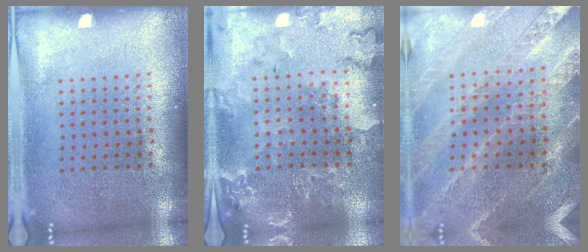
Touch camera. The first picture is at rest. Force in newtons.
{"total": 0.5, "press": 0.5, "slide": 0.2}
{"total": 1.5, "press": 1.5, "slide": 0.2}